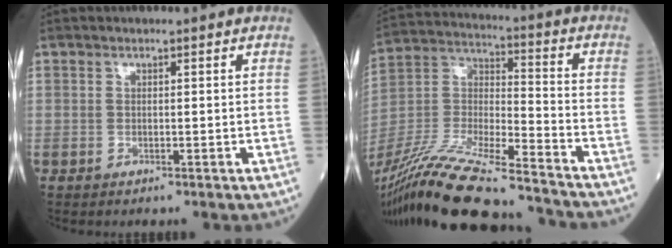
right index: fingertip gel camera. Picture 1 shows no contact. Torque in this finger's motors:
{"motor_torque": [1.11, -1.02, 0.67, 0.21]}